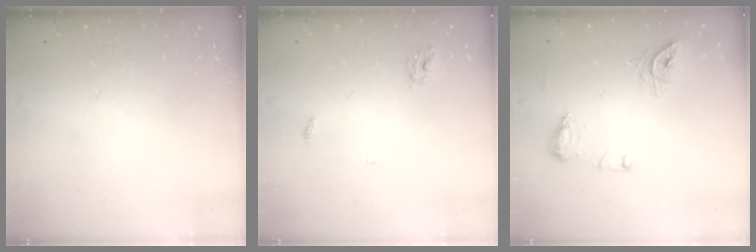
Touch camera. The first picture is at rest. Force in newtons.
{"total": 2.8, "press": 2.8, "slide": 0.2}
{"total": 9.8, "press": 9.8, "slide": 0.6}